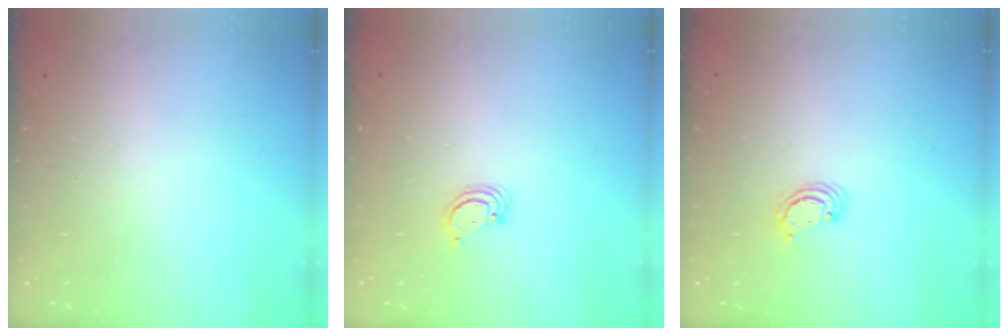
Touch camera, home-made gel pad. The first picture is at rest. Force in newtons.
{"total": 2.5, "press": 2.5, "slide": 0.2}
{"total": 2.6, "press": 2.5, "slide": 0.2}